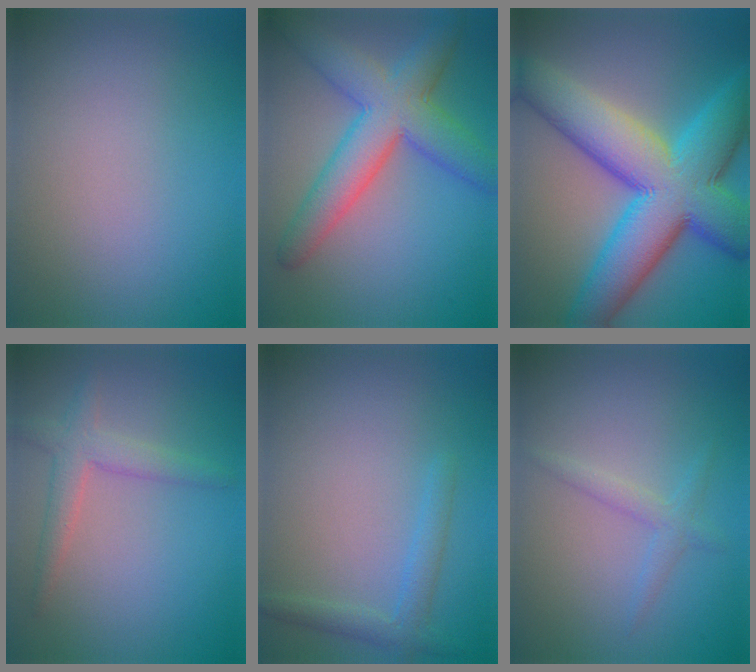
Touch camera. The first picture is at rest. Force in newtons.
{"total": 7.4, "press": 7.4, "slide": 0.2}
{"total": 13.6, "press": 13.6, "slide": 0.1}
{"total": 2.8, "press": 2.8, "slide": 0.2}
{"total": 1.9, "press": 1.9, "slide": 0.1}
{"total": 1.5, "press": 1.5, "slide": 0.1}